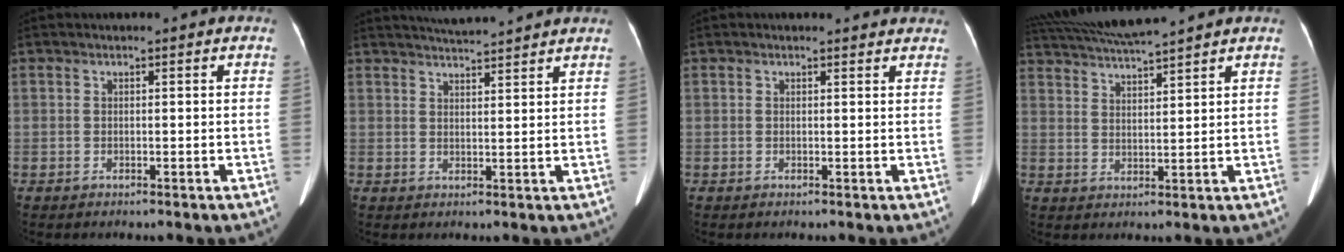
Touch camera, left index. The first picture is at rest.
{"total": 7.3, "force": [6.8, -0.5, 2.4], "torque": [-0.046, 0.021, 0.096]}
{"total": 2.9, "force": [2.7, 0.7, 0.3], "torque": [-0.010, -0.003, 0.015]}
{"total": 9.4, "force": [8.6, -1.0, 3.7], "torque": [-0.076, 0.019, 0.144]}